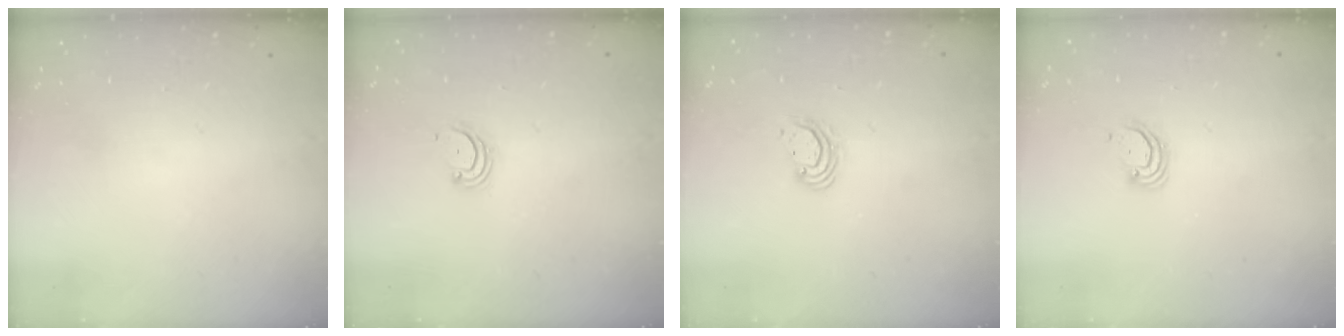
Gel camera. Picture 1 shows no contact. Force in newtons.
{"total": 2.9, "press": 2.9, "slide": 0.3}
{"total": 3.6, "press": 3.6, "slide": 0.2}
{"total": 3.2, "press": 3.2, "slide": 0.2}